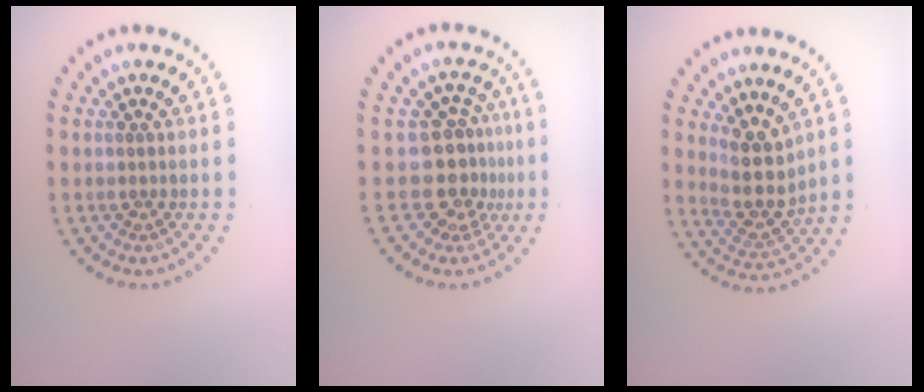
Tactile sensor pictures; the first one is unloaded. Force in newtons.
{"total": 3.6, "press": 2.7, "slide": 2.4}
{"total": 4.0, "press": 3.3, "slide": 2.2}